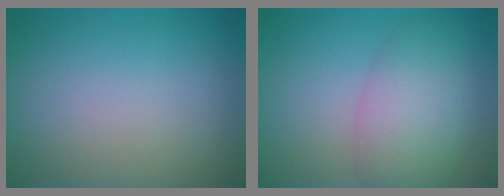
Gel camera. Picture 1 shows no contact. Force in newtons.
{"total": 5.3, "press": 5.2, "slide": 0.2}